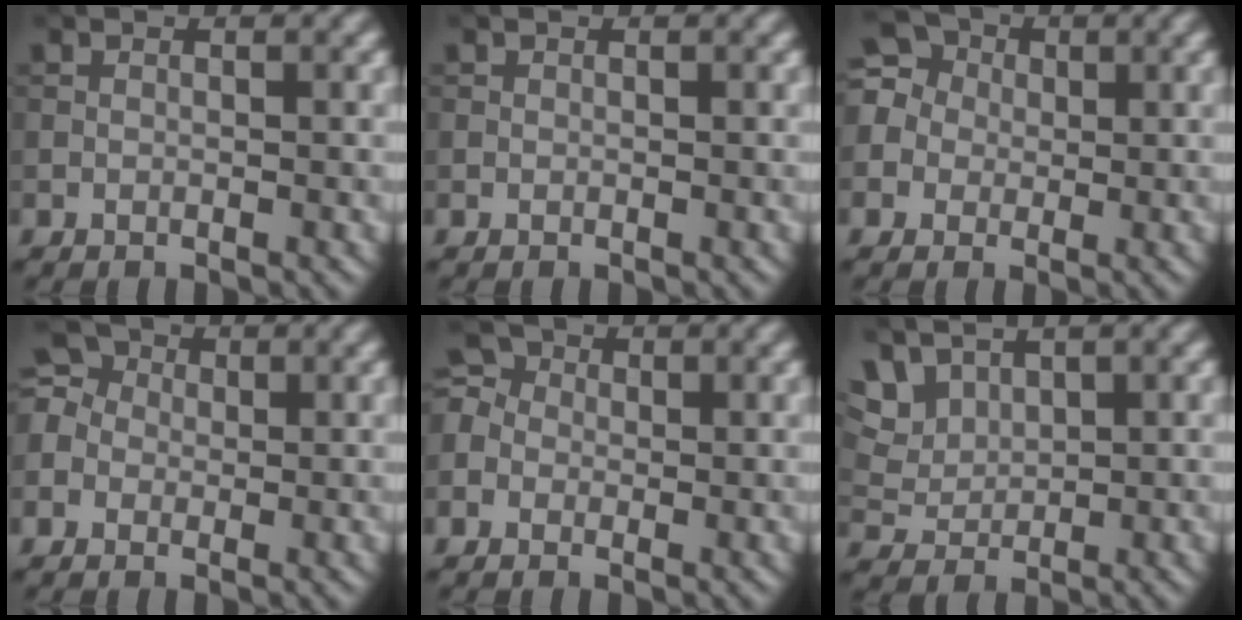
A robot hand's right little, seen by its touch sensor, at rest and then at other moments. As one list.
[{"total": 0.0}, {"total": 6.0, "force": [0.9, 5.4, 2.5], "torque": [-0.056, 0.041, -0.018]}, {"total": 3.9, "force": [0.0, 3.5, 1.6], "torque": [-0.028, 0.023, -0.016]}, {"total": 3.1, "force": [-0.2, 2.9, 1.2], "torque": [-0.018, 0.018, -0.016]}, {"total": 4.2, "force": [2.8, 2.4, 1.9], "torque": [-0.050, 0.001, 0.062]}]